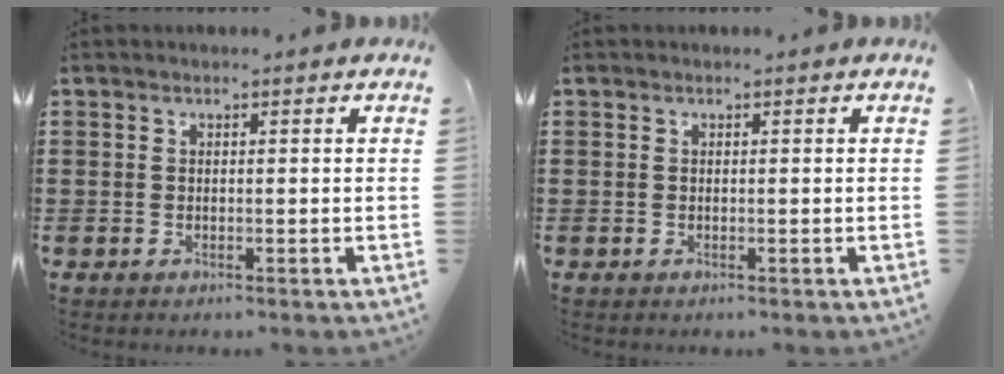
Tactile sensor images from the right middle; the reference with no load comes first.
{"total": 0.0}